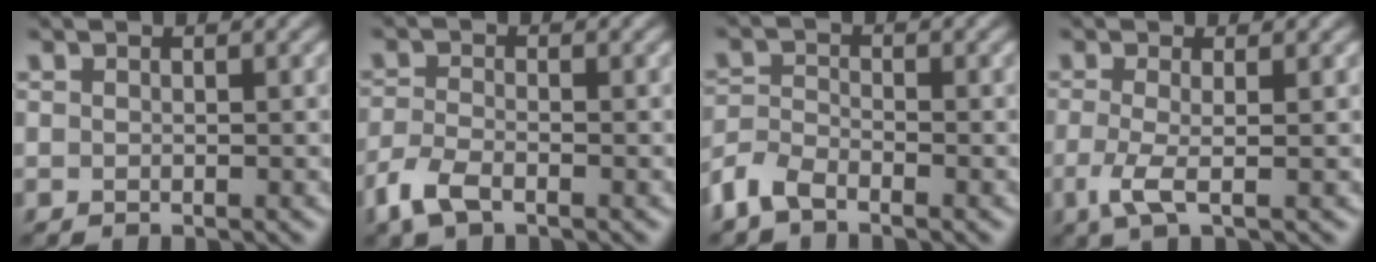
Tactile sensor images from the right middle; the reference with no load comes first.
{"total": 3.0, "force": [-1.9, 1.3, 1.9], "torque": [-0.048, -0.003, -0.047]}
{"total": 2.9, "force": [-2.1, 1.3, 1.4], "torque": [-0.032, 0.002, -0.054]}
{"total": 2.7, "force": [-0.8, 0.6, 2.6], "torque": [-0.063, -0.008, -0.020]}